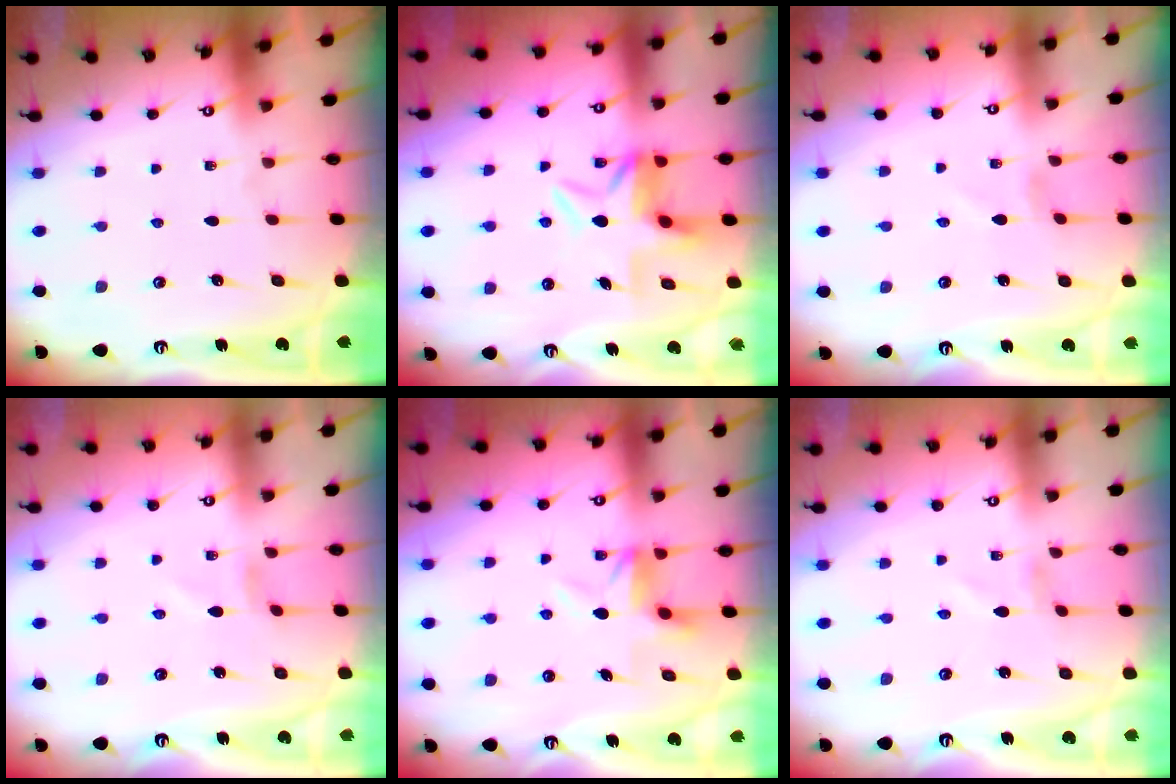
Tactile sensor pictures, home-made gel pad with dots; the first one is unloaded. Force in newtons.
{"total": 5.9, "press": 5.8, "slide": 0.9}
{"total": 0.0}
{"total": 1.1, "press": 1.0, "slide": 0.3}
{"total": 5.6, "press": 5.6, "slide": 0.2}
{"total": 1.3, "press": 1.2, "slide": 0.1}